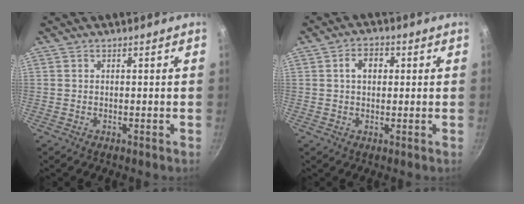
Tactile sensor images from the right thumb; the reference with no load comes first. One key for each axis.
{"total": 4.8, "fx": 0.9, "fy": 3.5, "fz": 3.2, "tx": -0.031, "ty": 0.009, "tz": 0.010}